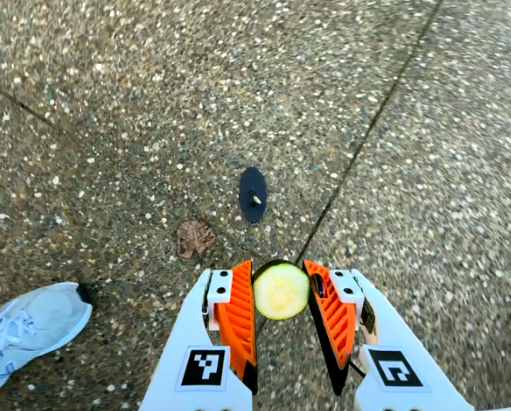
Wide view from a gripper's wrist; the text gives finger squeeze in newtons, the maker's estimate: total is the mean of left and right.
{"total": 10.3, "left": 10.4, "right": 10.2}